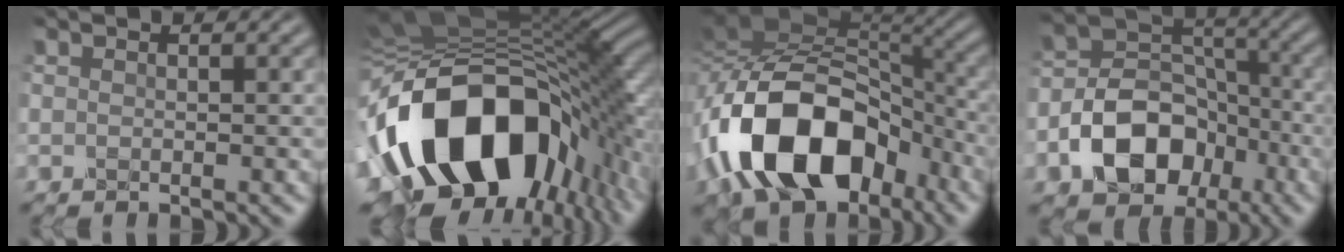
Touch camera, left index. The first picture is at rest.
{"total": 18.3, "force": [-7.0, 11.2, 12.7], "torque": [-0.224, -0.021, -0.110]}
{"total": 15.3, "force": [-6.0, 9.3, 10.5], "torque": [-0.196, 0.005, -0.116]}
{"total": 9.0, "force": [-4.1, 6.3, 5.0], "torque": [-0.085, -0.002, -0.076]}